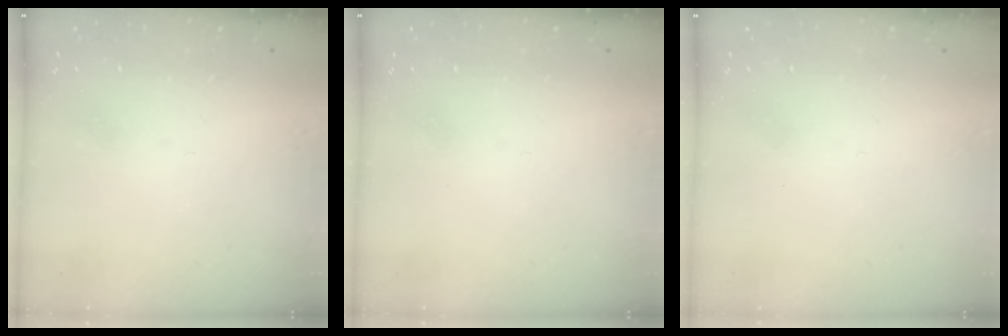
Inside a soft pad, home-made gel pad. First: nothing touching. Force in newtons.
{"total": 0.0}
{"total": 1.8, "press": 1.8, "slide": 0.2}